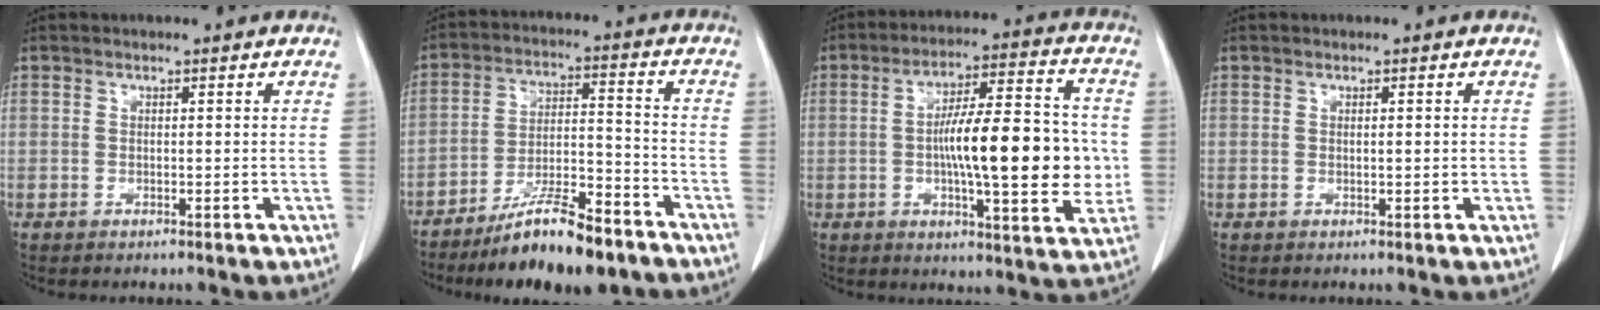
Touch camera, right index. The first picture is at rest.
{"total": 13.0, "force": [-9.6, 2.6, 8.3], "torque": [-0.141, 0.001, -0.163]}
{"total": 17.0, "force": [-1.0, 3.4, 16.6], "torque": [-0.260, 0.014, -0.017]}
{"total": 0.8, "force": [0.0, 0.2, 0.8], "torque": [-0.012, -0.001, 0.002]}